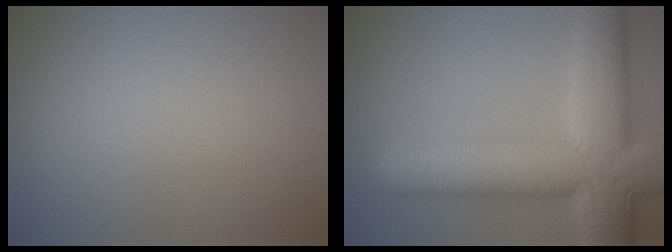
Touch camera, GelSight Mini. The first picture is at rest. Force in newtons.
{"total": 11.1, "press": 11.1, "slide": 0.4}